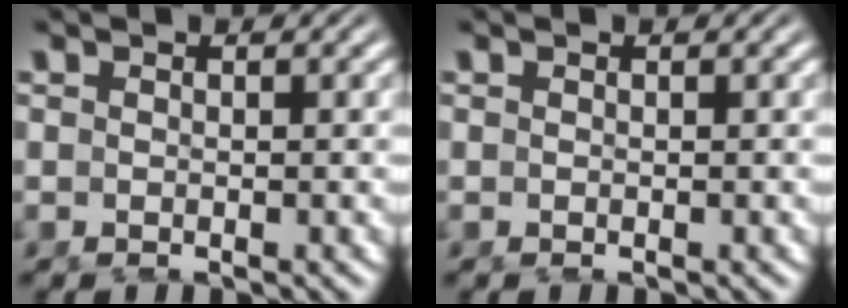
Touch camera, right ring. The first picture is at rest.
{"total": 0.0}